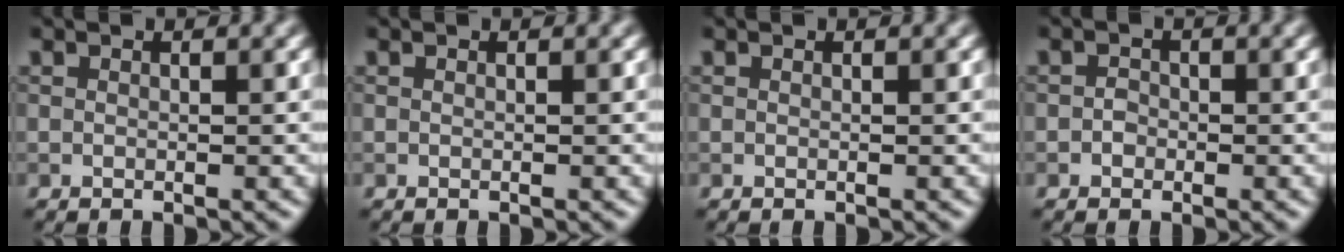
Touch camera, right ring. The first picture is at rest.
{"total": 0.0}
{"total": 0.0}
{"total": 0.9, "force": [-0.4, 0.8, 0.3], "torque": [-0.001, 0.000, -0.008]}